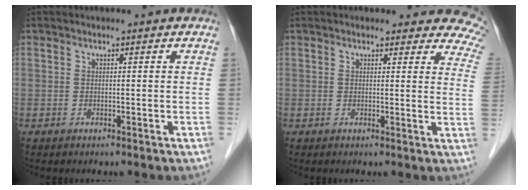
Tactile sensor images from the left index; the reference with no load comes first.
{"total": 10.4, "force": [9.3, 3.9, 2.3], "torque": [0.028, -0.031, 0.058]}